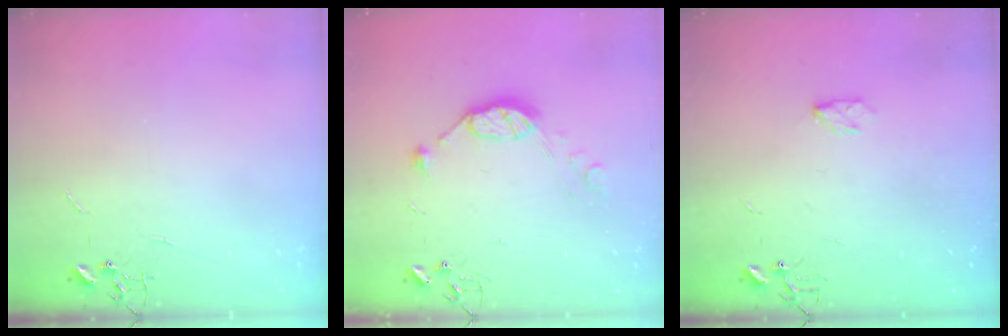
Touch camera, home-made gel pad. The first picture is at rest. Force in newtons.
{"total": 9.0, "press": 9.0, "slide": 0.3}
{"total": 3.9, "press": 3.8, "slide": 0.5}